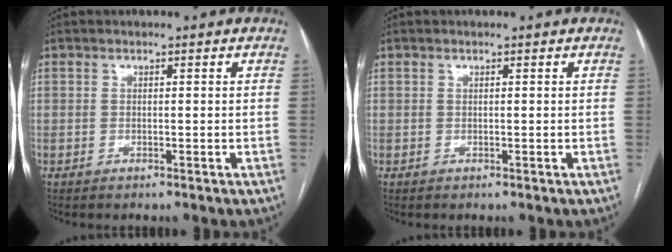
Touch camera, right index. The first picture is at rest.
{"total": 0.0}